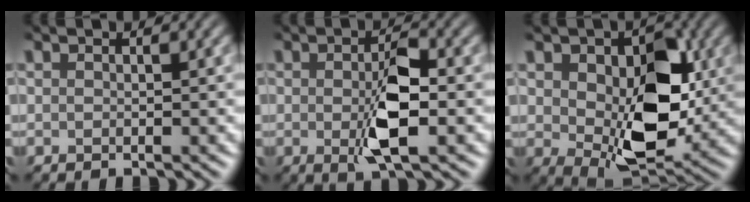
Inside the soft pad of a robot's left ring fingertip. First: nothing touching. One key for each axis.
{"total": 4.9, "fx": -0.9, "fy": 1.8, "fz": 4.4, "tx": -0.086, "ty": -0.001, "tz": -0.016}
{"total": 8.9, "fx": 0.6, "fy": 5.6, "fz": 6.9, "tx": -0.115, "ty": -0.014, "tz": 0.014}